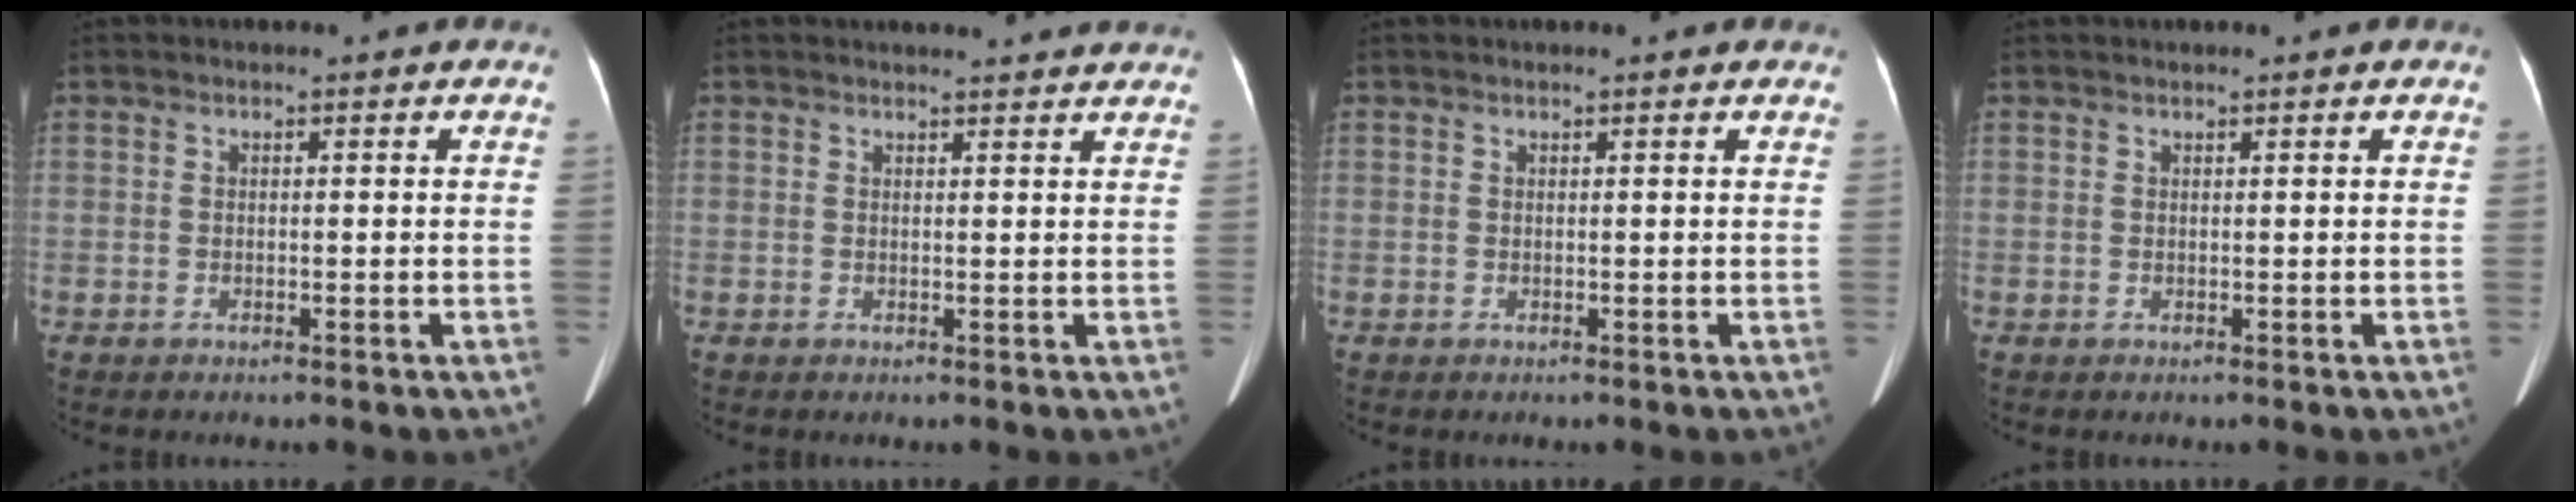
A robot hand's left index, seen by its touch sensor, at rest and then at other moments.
{"total": 6.1, "force": [5.9, 0.6, 1.3], "torque": [-0.010, 0.017, 0.054]}
{"total": 2.2, "force": [2.0, 0.4, 0.8], "torque": [-0.011, 0.022, 0.020]}
{"total": 0.5, "force": [0.5, 0.0, 0.2], "torque": [-0.006, 0.011, 0.012]}